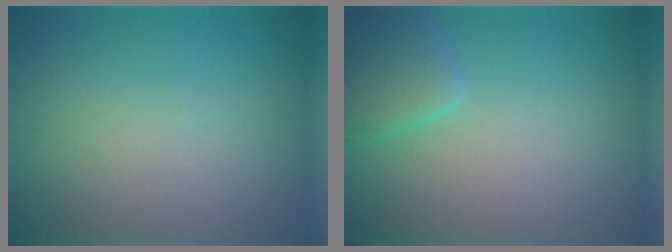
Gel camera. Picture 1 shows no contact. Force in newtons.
{"total": 2.9, "press": 2.9, "slide": 0.2}